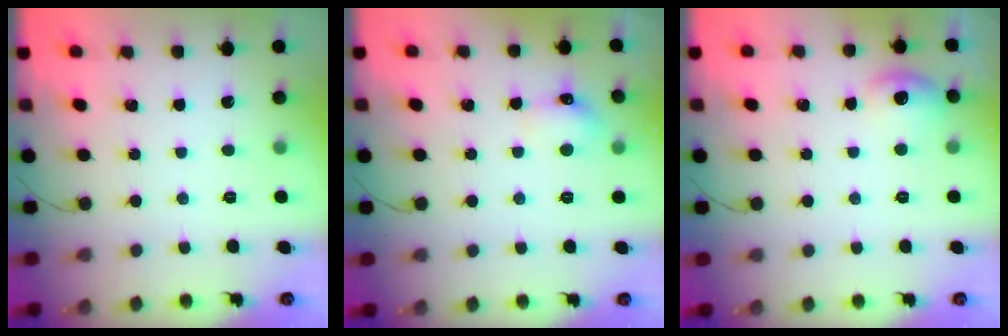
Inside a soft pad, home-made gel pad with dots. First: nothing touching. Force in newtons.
{"total": 6.7, "press": 6.5, "slide": 1.6}
{"total": 7.4, "press": 7.3, "slide": 1.6}